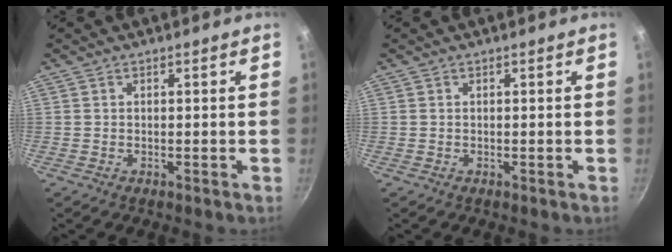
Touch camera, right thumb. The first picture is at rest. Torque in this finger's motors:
{"motor_torque": [-0.20, 0.02, 0.24, -0.05, -0.01]}